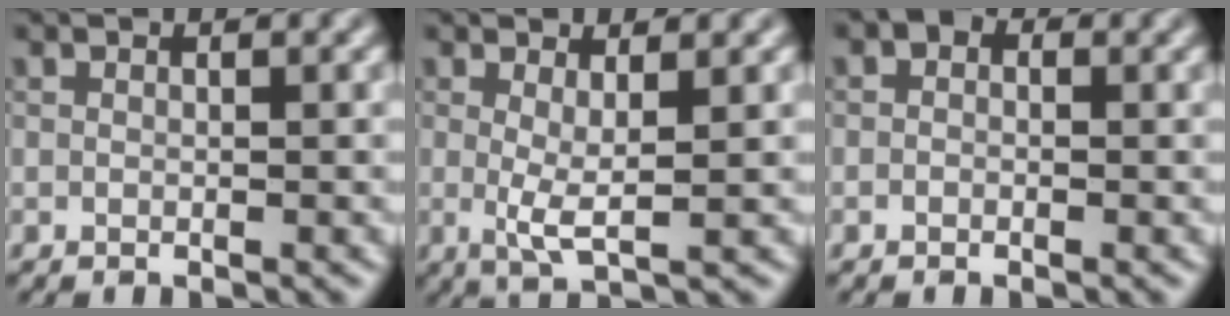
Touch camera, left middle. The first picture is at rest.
{"total": 2.6, "force": [0.5, 0.5, 2.5], "torque": [-0.049, -0.010, 0.010]}
{"total": 1.2, "force": [0.1, 1.0, 0.7], "torque": [-0.010, -0.005, -0.009]}